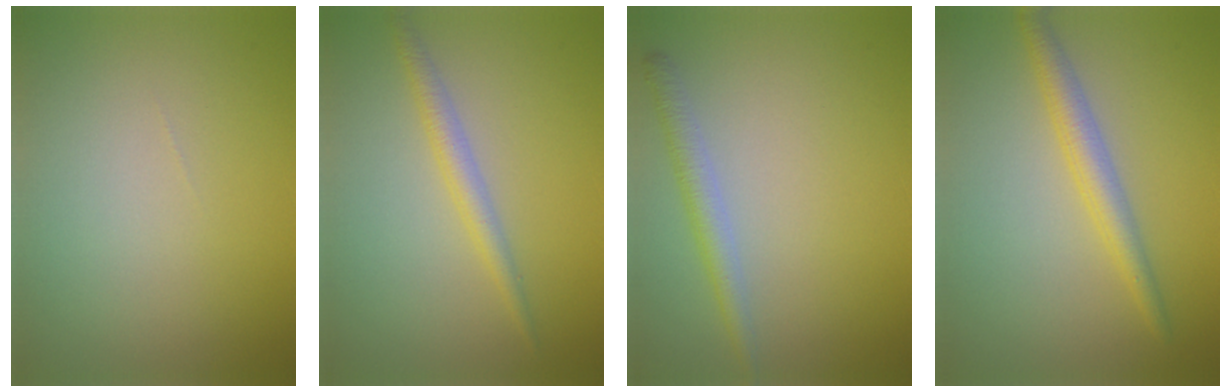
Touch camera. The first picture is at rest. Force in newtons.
{"total": 2.0, "press": 2.0, "slide": 0.0}
{"total": 2.3, "press": 2.3, "slide": 0.1}
{"total": 2.7, "press": 2.7, "slide": 0.1}